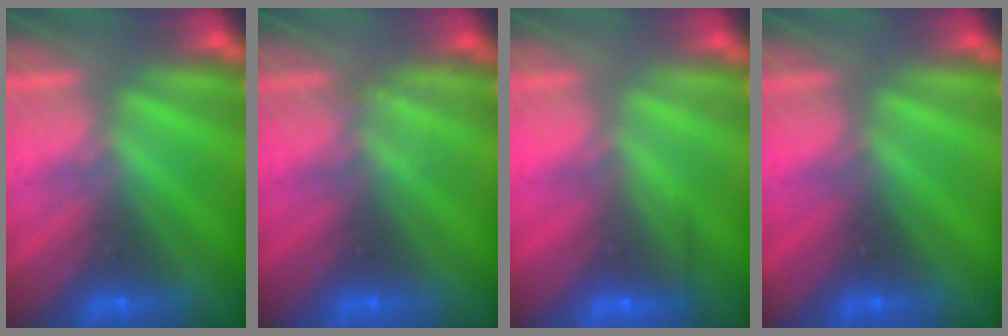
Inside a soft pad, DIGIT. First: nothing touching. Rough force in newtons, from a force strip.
{"total": 2.1}
{"total": 2.2}
{"total": 2.2}